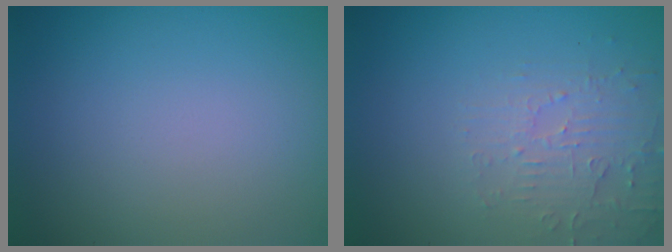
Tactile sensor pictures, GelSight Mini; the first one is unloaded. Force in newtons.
{"total": 2.8, "press": 2.7, "slide": 0.6}